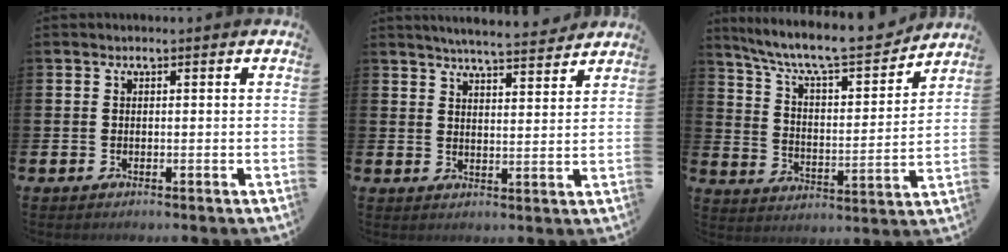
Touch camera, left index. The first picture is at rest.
{"total": 4.9, "force": [4.9, -0.3, 0.9], "torque": [-0.023, -0.034, 0.083]}
{"total": 9.1, "force": [8.2, 1.7, 3.6], "torque": [-0.097, -0.063, 0.134]}